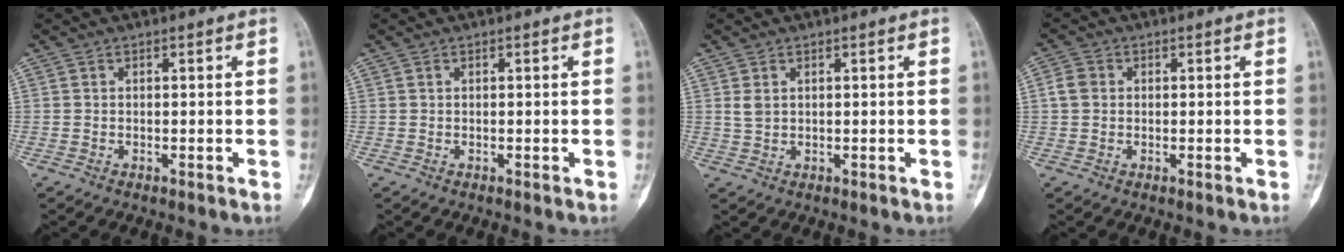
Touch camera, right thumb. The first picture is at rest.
{"total": 0.0}
{"total": 1.9, "force": [0.7, 1.2, 1.3], "torque": [-0.027, 0.002, 0.020]}
{"total": 3.0, "force": [0.3, 2.5, 1.6], "torque": [-0.026, 0.006, 0.003]}